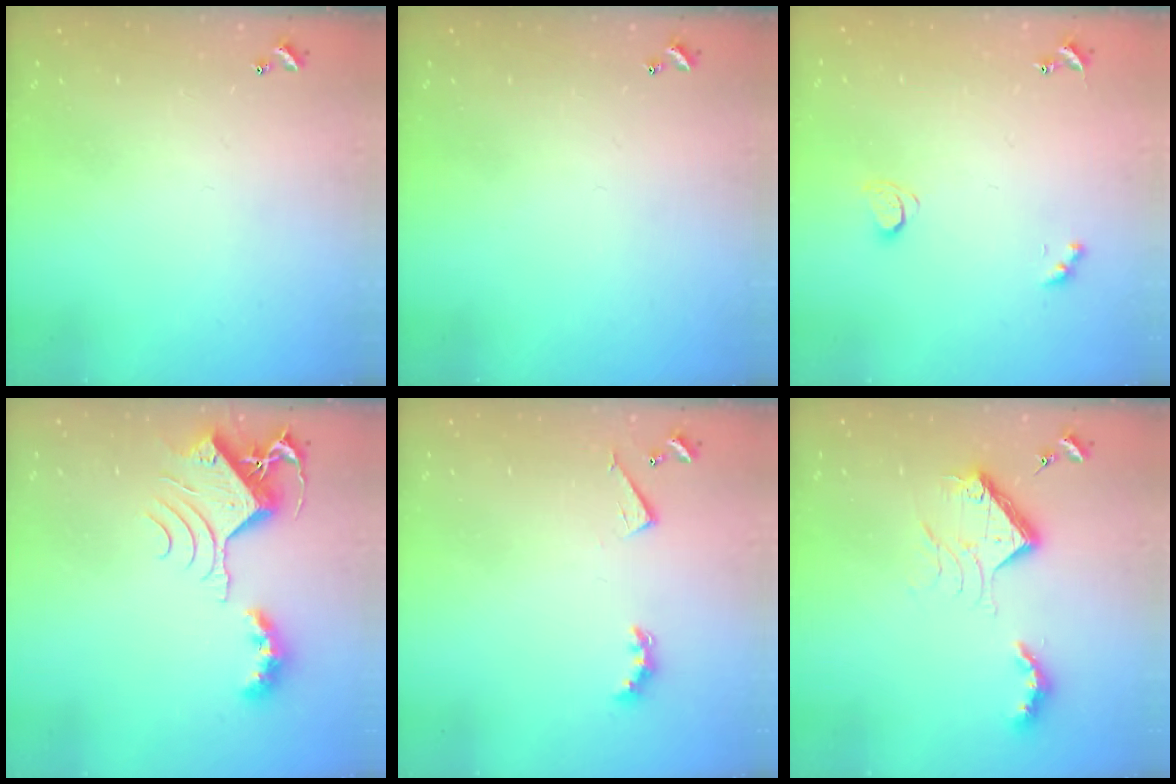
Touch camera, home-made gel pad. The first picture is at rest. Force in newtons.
{"total": 0.0}
{"total": 1.7, "press": 1.6, "slide": 0.4}
{"total": 8.6, "press": 8.5, "slide": 1.3}
{"total": 3.5, "press": 3.5, "slide": 0.6}
{"total": 12.0, "press": 12.0, "slide": 0.0}